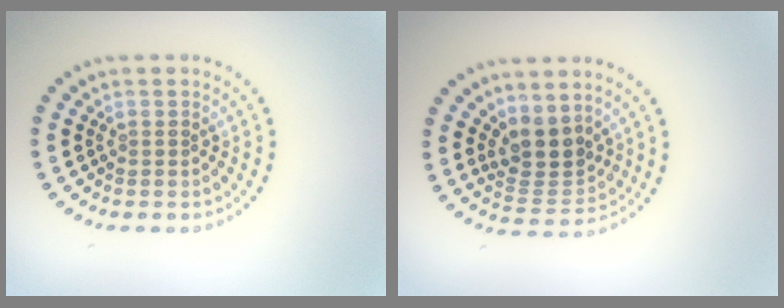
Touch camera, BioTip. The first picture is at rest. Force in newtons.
{"total": 3.6, "press": 2.9, "slide": 2.1}